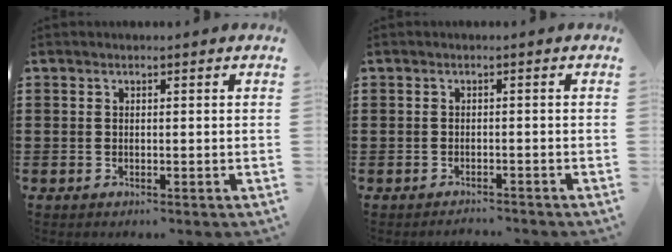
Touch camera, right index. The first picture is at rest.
{"total": 1.3, "force": [-1.3, 0.2, -0.2], "torque": [-0.001, 0.005, -0.029]}